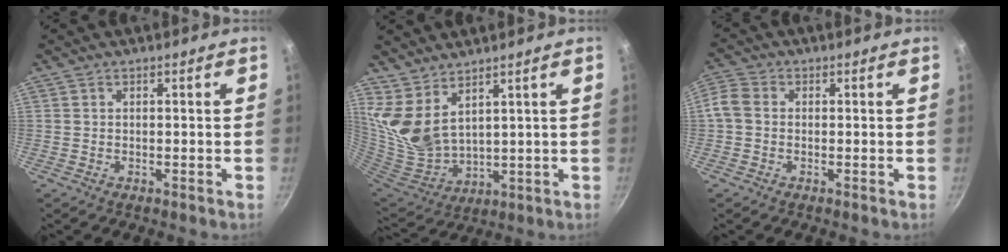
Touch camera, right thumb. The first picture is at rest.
{"total": 10.6, "force": [7.1, 4.6, 6.5], "torque": [-0.122, -0.075, 0.164]}
{"total": 6.4, "force": [-0.4, 5.2, 3.6], "torque": [-0.088, 0.018, -0.023]}